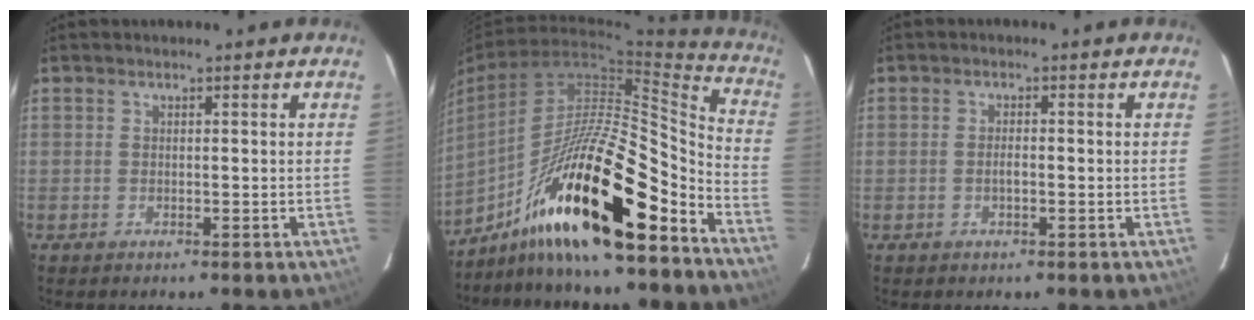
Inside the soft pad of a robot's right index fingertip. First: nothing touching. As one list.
[{"total": 20.8, "force": [-13.3, 4.0, 15.4], "torque": [-0.260, -0.002, -0.245]}, {"total": 1.6, "force": [-0.6, 0.5, 1.4], "torque": [-0.026, 0.000, -0.010]}]